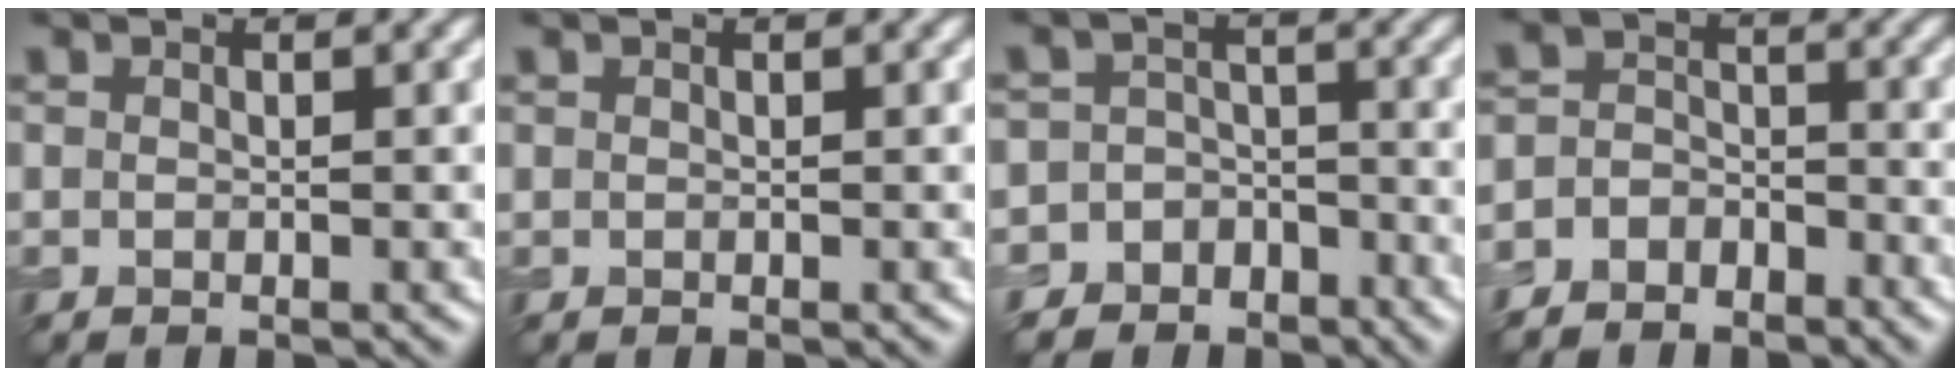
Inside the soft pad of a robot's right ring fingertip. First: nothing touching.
{"total": 0.0}
{"total": 6.9, "force": [-4.7, 5.1, -0.5], "torque": [0.032, -0.007, -0.088]}
{"total": 4.8, "force": [-3.8, 2.9, 0.6], "torque": [0.016, 0.003, -0.071]}